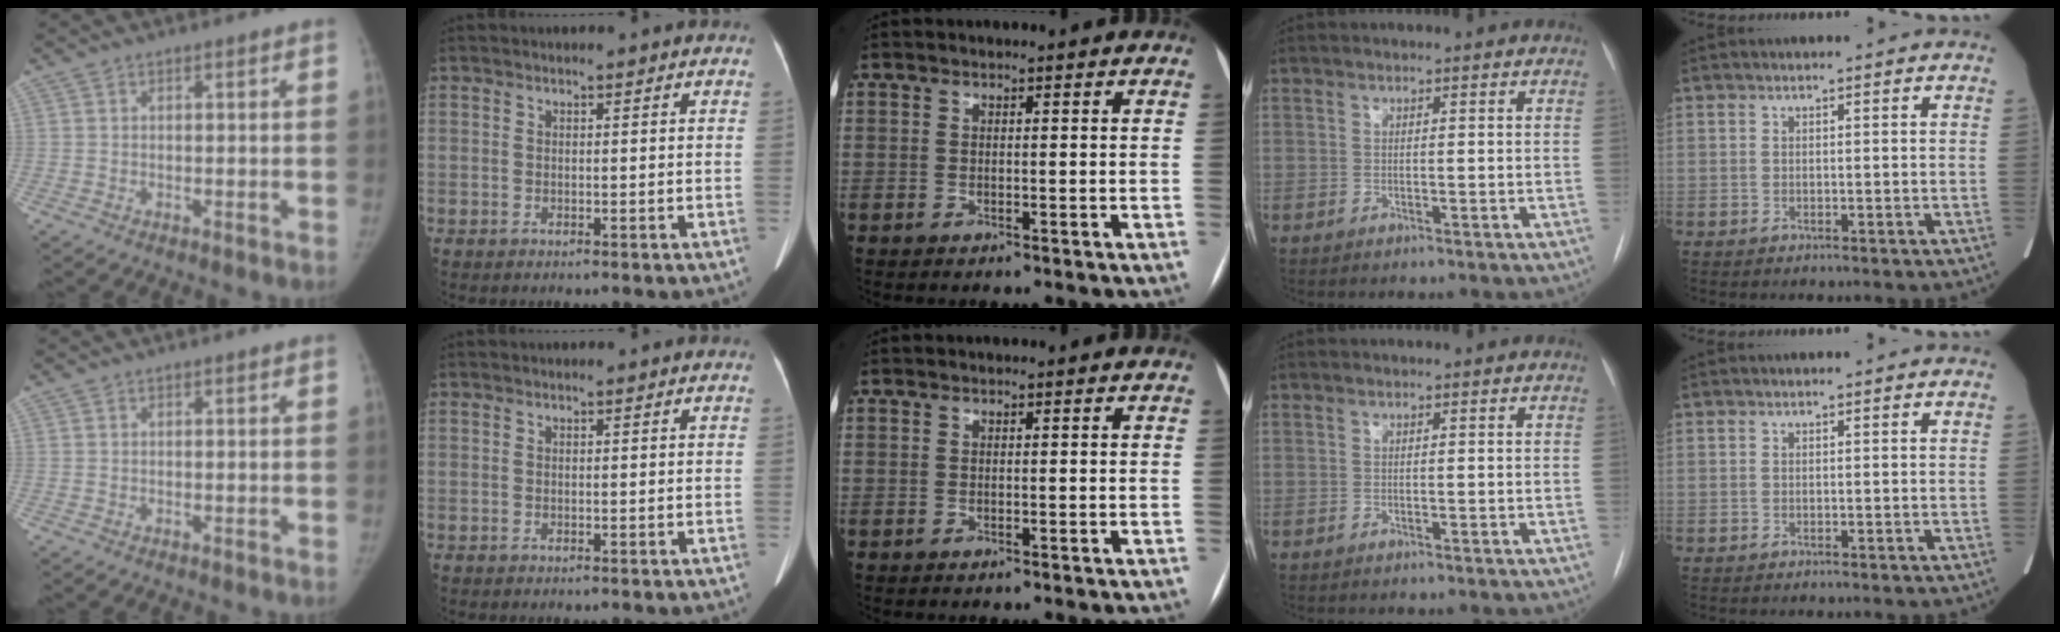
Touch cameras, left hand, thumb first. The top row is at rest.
{}